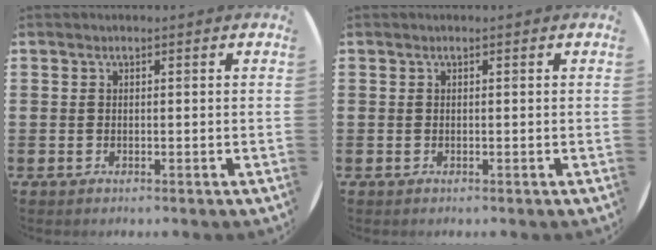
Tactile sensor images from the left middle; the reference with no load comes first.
{"total": 0.0}